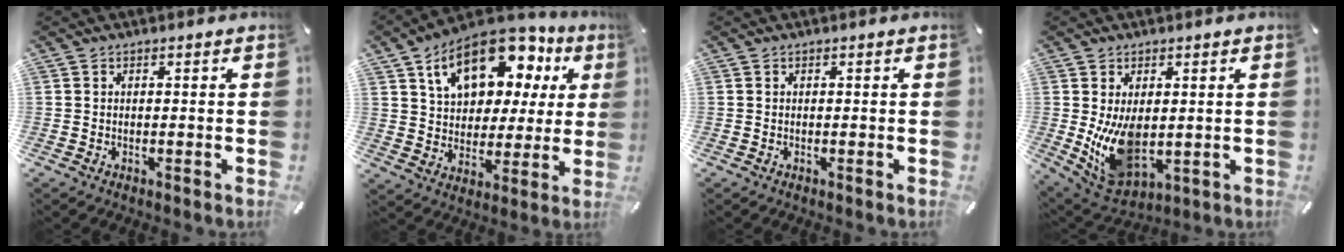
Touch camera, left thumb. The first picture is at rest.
{"total": 17.9, "force": [9.8, 11.0, 10.1], "torque": [-0.173, -0.043, 0.174]}
{"total": 0.0}
{"total": 12.4, "force": [0.5, 7.8, 9.6], "torque": [-0.198, -0.016, 0.019]}